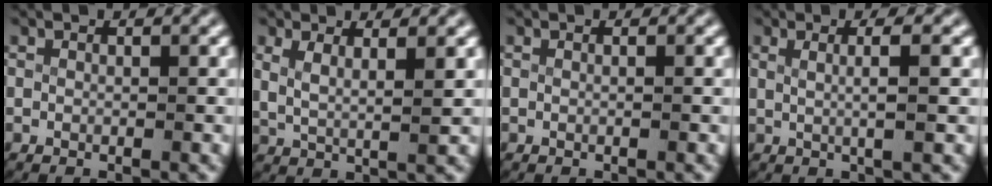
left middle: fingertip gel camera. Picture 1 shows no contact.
{"total": 3.2, "force": [1.5, 1.5, 2.4], "torque": [-0.058, -0.008, 0.033]}
{"total": 0.0}
{"total": 2.9, "force": [0.7, 0.0, 2.8], "torque": [-0.046, 0.000, 0.017]}